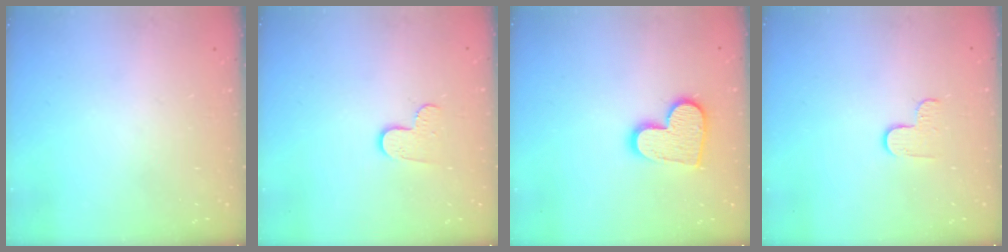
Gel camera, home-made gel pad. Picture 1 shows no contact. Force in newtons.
{"total": 6.6, "press": 6.6, "slide": 0.5}
{"total": 12.7, "press": 12.7, "slide": 0.5}
{"total": 3.8, "press": 3.8, "slide": 0.4}